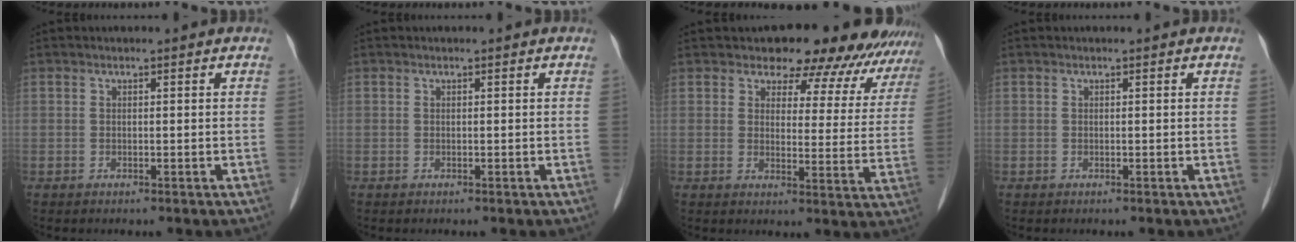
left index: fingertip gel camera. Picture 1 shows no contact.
{"total": 0.0}
{"total": 16.1, "force": [15.1, 4.9, 3.1], "torque": [0.005, -0.038, 0.134]}
{"total": 0.0}